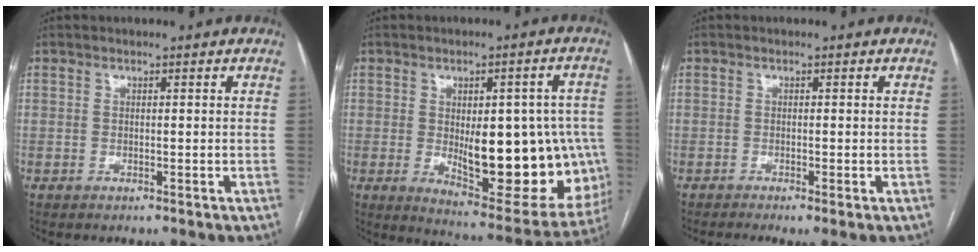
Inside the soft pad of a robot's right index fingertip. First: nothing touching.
{"total": 20.0, "force": [-2.0, 7.8, 18.4], "torque": [-0.194, 0.009, 0.002]}
{"total": 2.5, "force": [-1.5, 0.2, 2.0], "torque": [-0.030, -0.008, -0.025]}